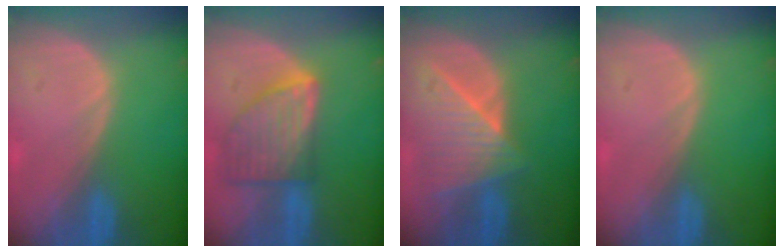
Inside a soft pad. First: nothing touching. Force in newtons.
{"total": 8.2, "press": 7.4, "slide": 3.4}
{"total": 8.0, "press": 7.3, "slide": 3.2}
{"total": 0.0}